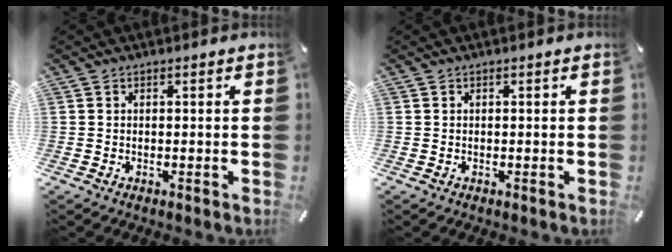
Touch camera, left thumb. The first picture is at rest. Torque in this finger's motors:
{"motor_torque": [-0.13, -0.06, -0.03, 0.03, 0.00]}